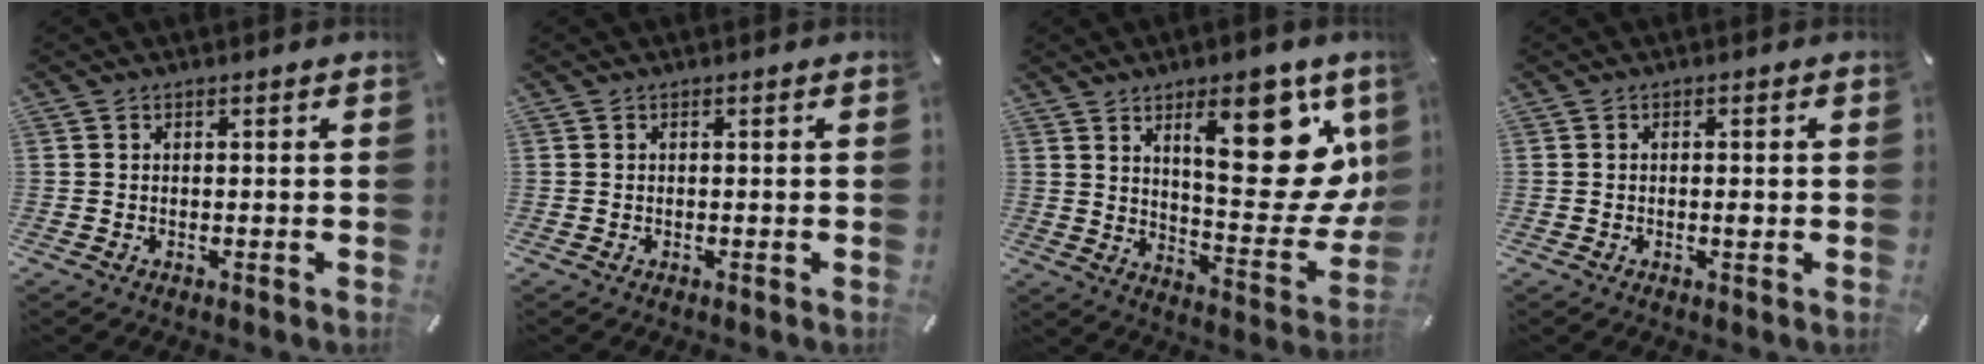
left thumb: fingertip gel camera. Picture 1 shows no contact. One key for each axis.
{"total": 0.0}
{"total": 21.3, "fx": 9.7, "fy": 8.7, "fz": 16.8, "tx": -0.208, "ty": -0.061, "tz": 0.149}
{"total": 1.1, "fx": -0.2, "fy": 0.4, "fz": 1.0, "tx": -0.017, "ty": 0.000, "tz": -0.005}